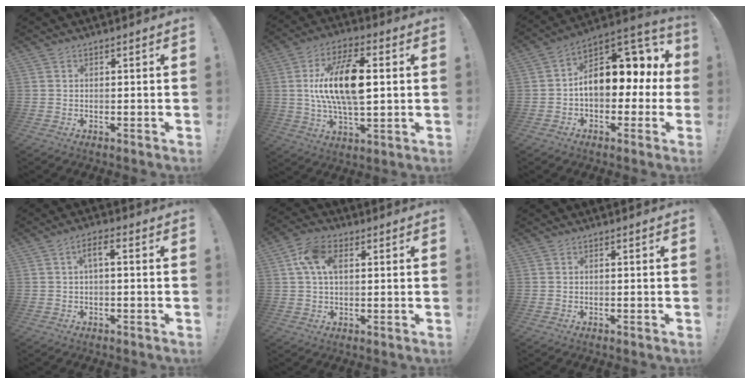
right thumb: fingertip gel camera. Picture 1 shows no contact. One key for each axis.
{"total": 18.0, "fx": 2.1, "fy": 9.2, "fz": 15.4, "tx": -0.272, "ty": 0.003, "tz": 0.033}
{"total": 15.4, "fx": 2.0, "fy": 10.1, "fz": 11.4, "tx": -0.137, "ty": -0.011, "tz": 0.035}
{"total": 4.2, "fx": -0.2, "fy": 1.4, "fz": 3.9, "tx": -0.082, "ty": 0.003, "tz": -0.007}
{"total": 9.7, "fx": 2.7, "fy": 6.0, "fz": 7.1, "tx": -0.141, "ty": 0.010, "tz": 0.052}
{"total": 0.0}